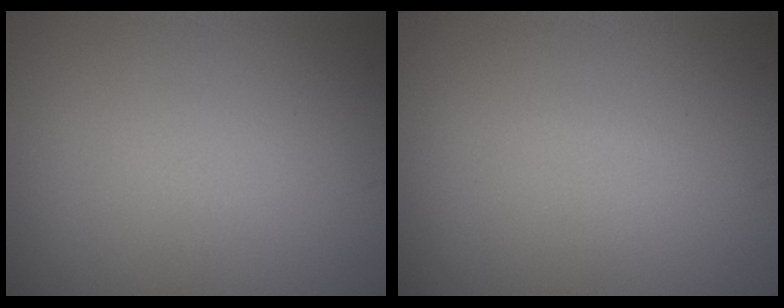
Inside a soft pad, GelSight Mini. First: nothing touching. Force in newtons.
{"total": 0.0}